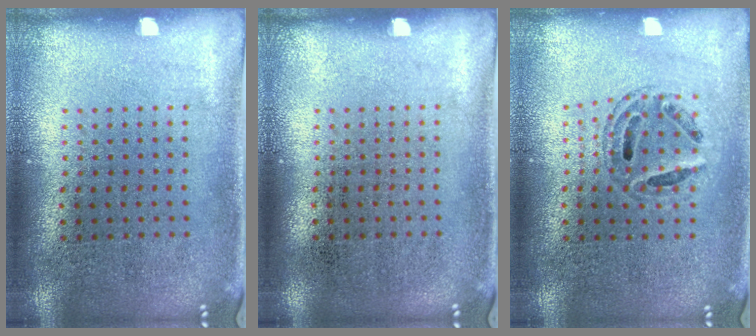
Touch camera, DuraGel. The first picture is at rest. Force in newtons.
{"total": 0.0}
{"total": 0.8, "press": 0.7, "slide": 0.2}